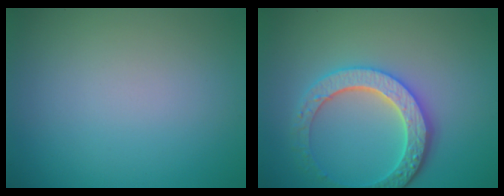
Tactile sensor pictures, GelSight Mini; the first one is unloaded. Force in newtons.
{"total": 4.9, "press": 4.2, "slide": 2.4}